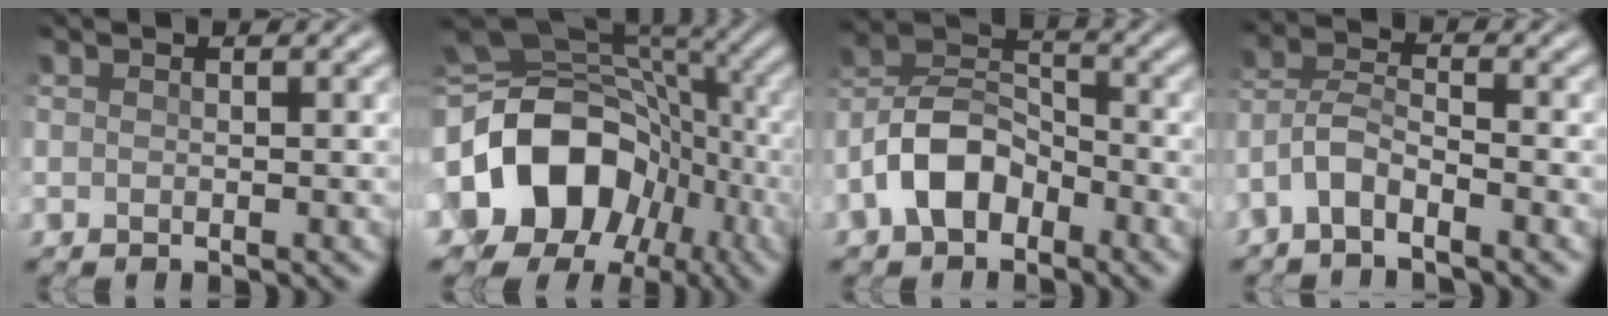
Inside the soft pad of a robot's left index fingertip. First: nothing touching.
{"total": 16.6, "force": [-3.4, 12.8, 10.1], "torque": [-0.204, -0.018, -0.039]}
{"total": 6.2, "force": [-3.3, 3.7, 3.7], "torque": [-0.076, 0.013, -0.073]}
{"total": 3.3, "force": [-2.4, 0.9, 2.1], "torque": [-0.047, 0.013, -0.056]}